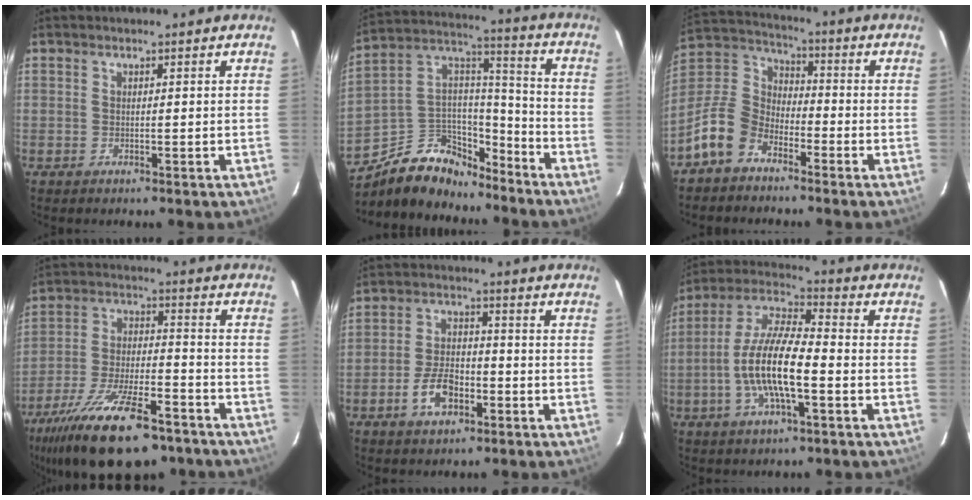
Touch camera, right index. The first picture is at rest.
{"total": 16.4, "force": [-12.1, 8.9, 6.6], "torque": [-0.149, 0.060, -0.192]}
{"total": 10.1, "force": [-6.5, 6.2, 4.5], "torque": [-0.109, 0.029, -0.136]}
{"total": 22.0, "force": [-15.8, 7.4, 13.5], "torque": [-0.262, -0.043, -0.250]}
{"total": 7.5, "force": [-3.5, 4.2, 5.2], "torque": [-0.108, 0.008, -0.057]}
{"total": 13.8, "force": [-3.8, 3.8, 12.8], "torque": [-0.259, -0.001, -0.075]}